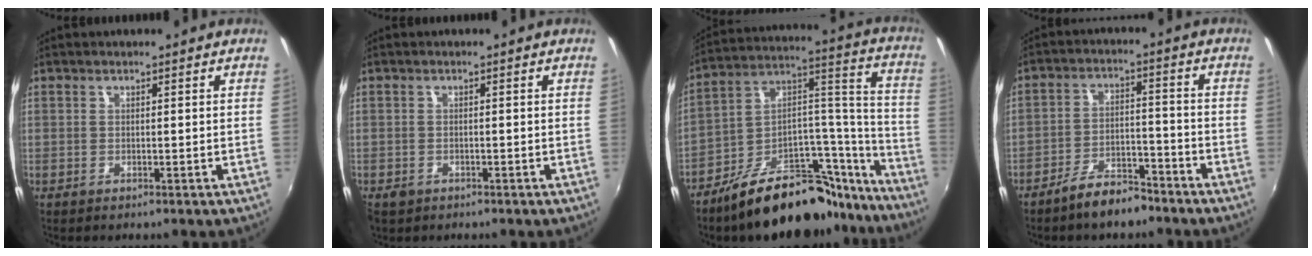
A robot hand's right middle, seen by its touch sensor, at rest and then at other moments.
{"total": 1.9, "force": [-1.1, 1.4, 0.6], "torque": [-0.017, -0.003, -0.018]}
{"total": 25.1, "force": [-19.5, 9.9, 12.4], "torque": [-0.152, 0.068, -0.282]}
{"total": 7.5, "force": [-6.2, 2.6, 3.3], "torque": [-0.071, 0.015, -0.096]}